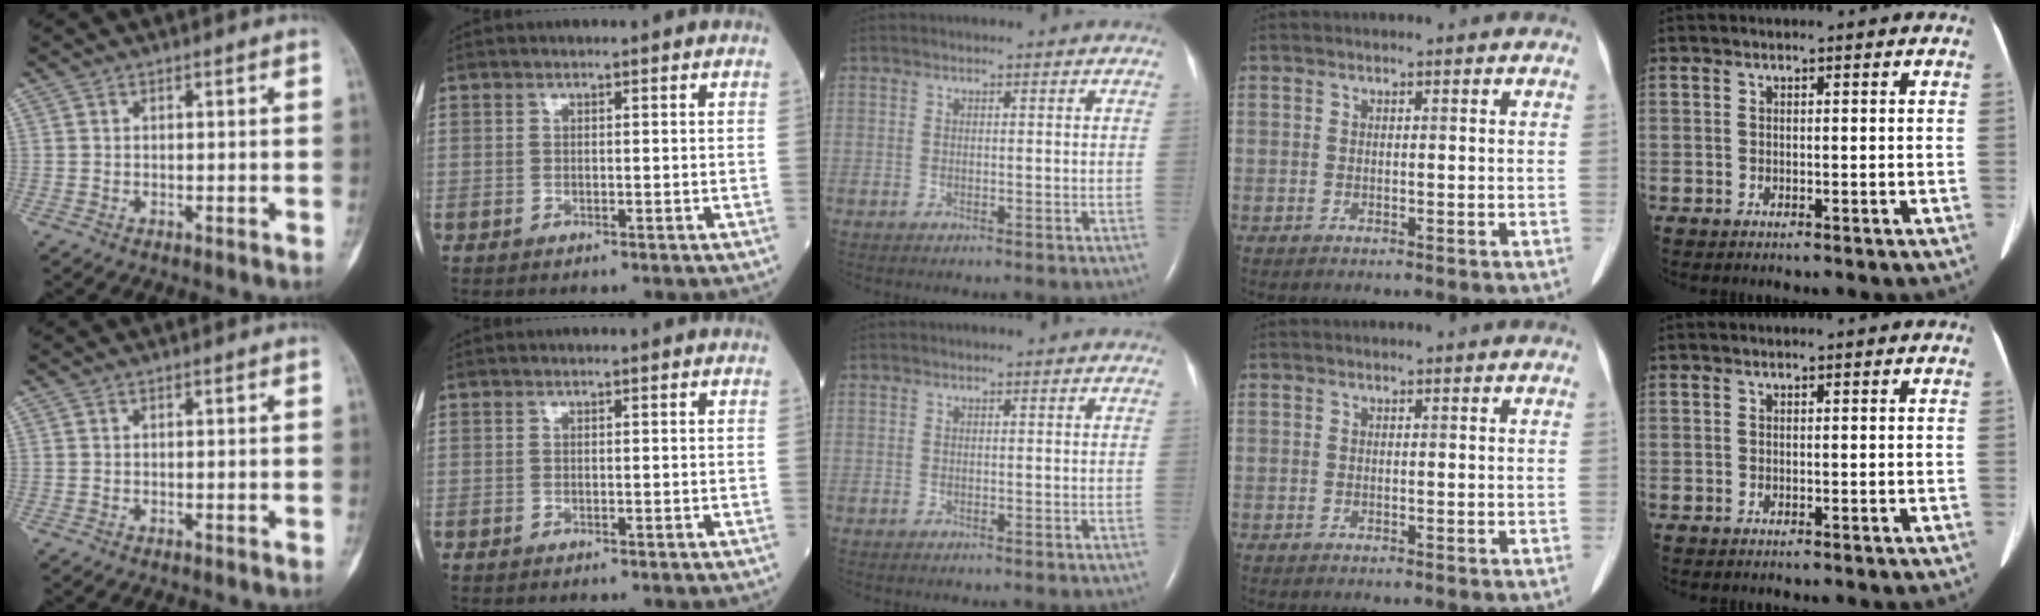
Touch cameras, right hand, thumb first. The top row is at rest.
{}